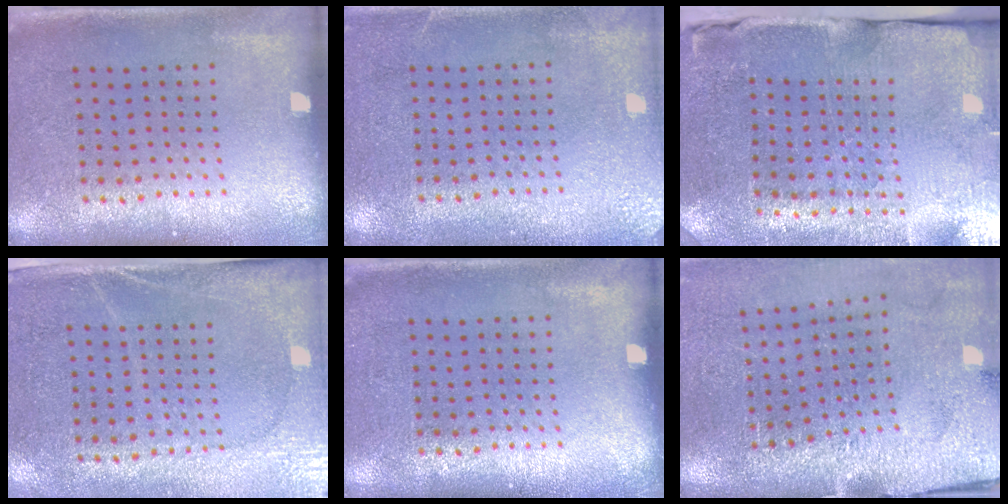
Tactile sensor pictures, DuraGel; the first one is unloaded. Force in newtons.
{"total": 2.7, "press": 2.6, "slide": 0.2}
{"total": 3.7, "press": 3.6, "slide": 1.1}
{"total": 2.7, "press": 2.3, "slide": 1.4}
{"total": 0.0}
{"total": 3.1, "press": 2.9, "slide": 1.0}